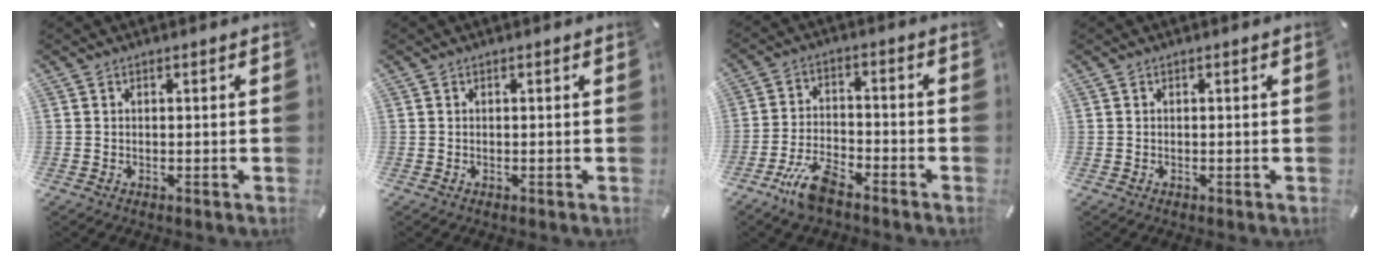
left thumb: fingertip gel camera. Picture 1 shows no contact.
{"total": 0.0}
{"total": 8.3, "force": [-6.1, 2.9, 5.0], "torque": [-0.111, 0.020, -0.116]}
{"total": 0.0}